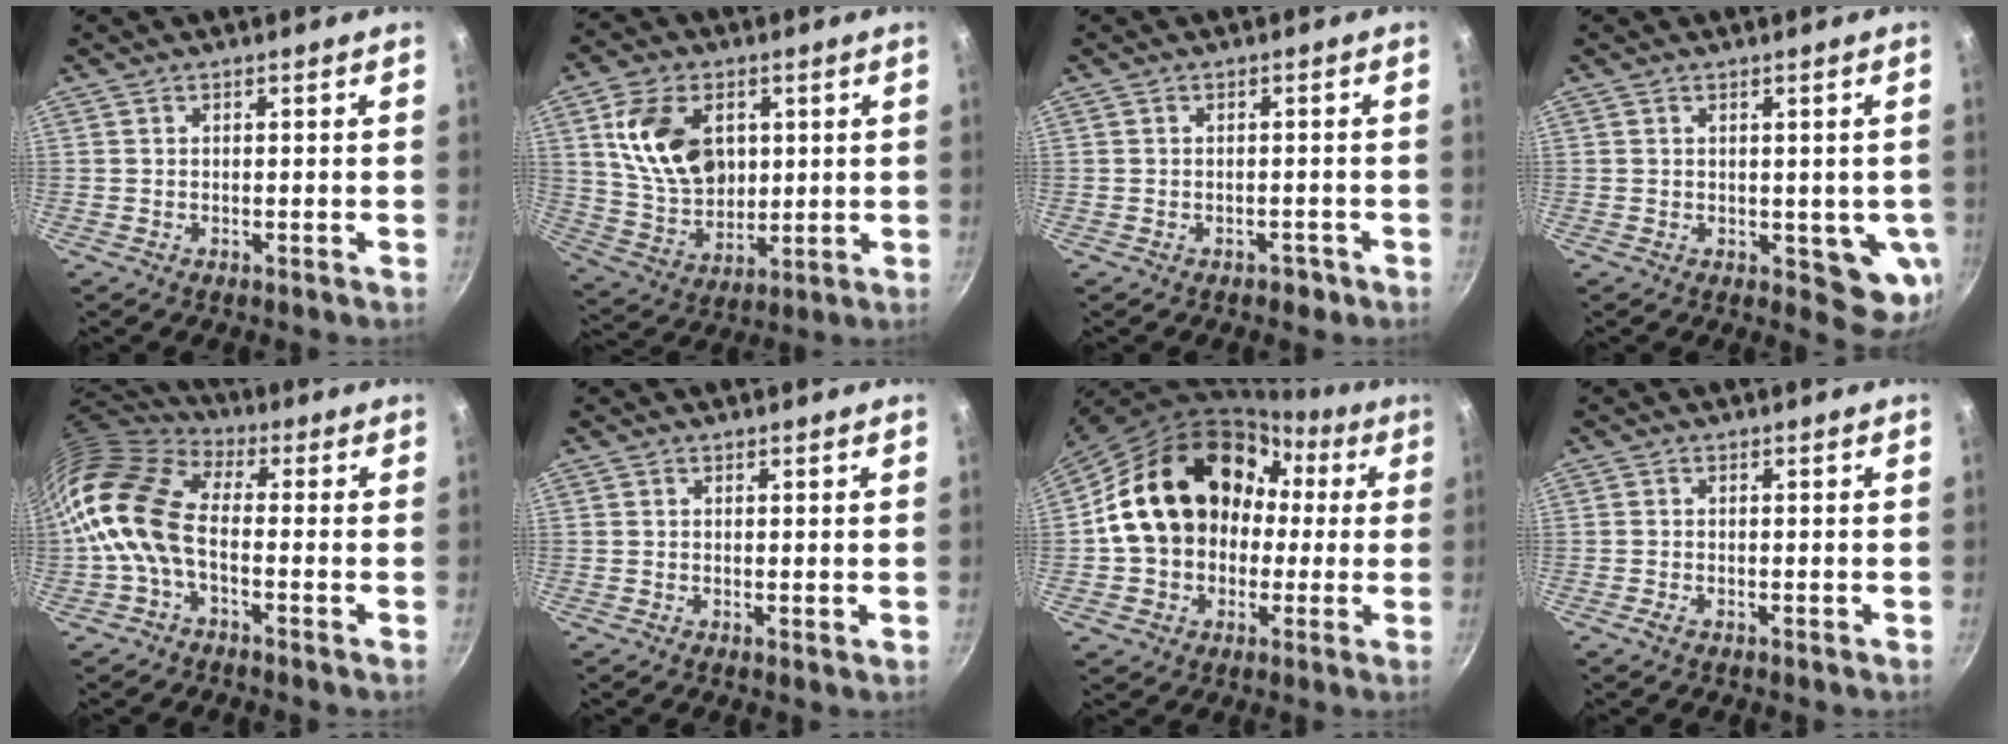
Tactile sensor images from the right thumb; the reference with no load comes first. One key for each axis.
{"total": 15.5, "fx": 3.9, "fy": 10.9, "fz": 10.2, "tx": -0.159, "ty": -0.017, "tz": 0.082}
{"total": 1.8, "fx": -1.1, "fy": 1.2, "fz": 0.7, "tx": 0.004, "ty": 0.021, "tz": -0.001}
{"total": 7.0, "fx": -0.1, "fy": 4.0, "fz": 5.8, "tx": -0.050, "ty": -0.010, "tz": 0.006}
{"total": 12.2, "fx": -2.4, "fy": 7.1, "fz": 9.7, "tx": -0.177, "ty": 0.031, "tz": -0.065}
{"total": 0.5, "fx": 0.3, "fy": 0.2, "fz": 0.4, "tx": -0.005, "ty": -0.006, "tz": 0.003}
{"total": 20.4, "fx": 1.6, "fy": 16.4, "fz": 12.1, "tx": -0.179, "ty": 0.059, "tz": 0.030}
{"total": 1.0, "fx": -0.6, "fy": 0.4, "fz": 0.6, "tx": -0.017, "ty": 0.001, "tz": -0.015}